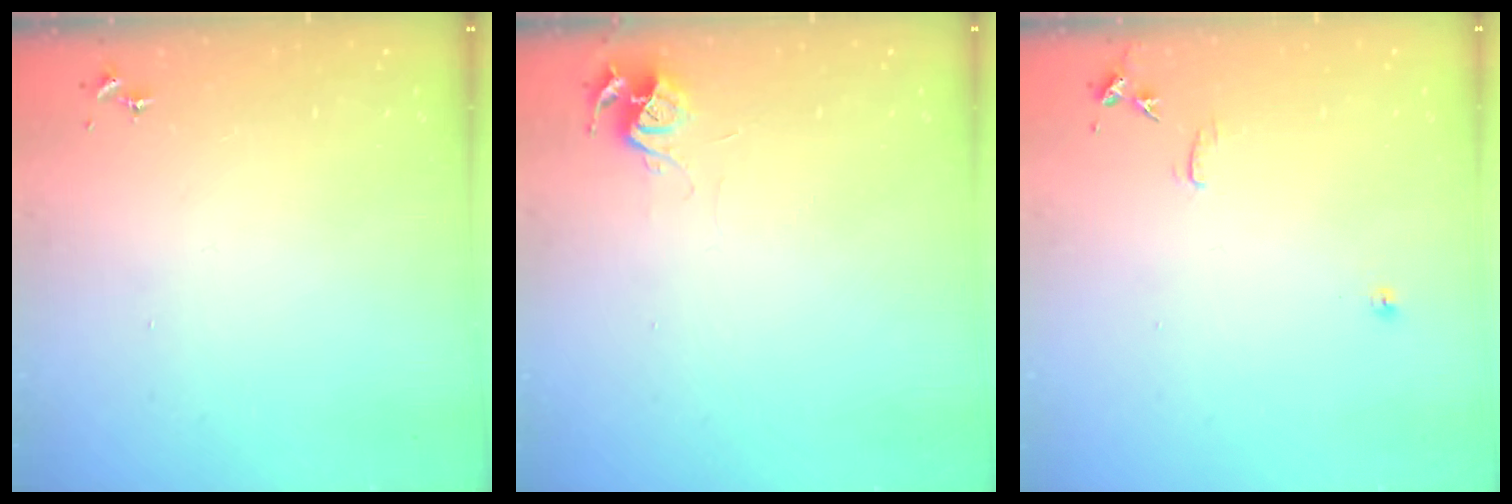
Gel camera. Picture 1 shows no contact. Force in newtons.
{"total": 6.0, "press": 6.0, "slide": 0.6}
{"total": 7.5, "press": 7.5, "slide": 0.6}